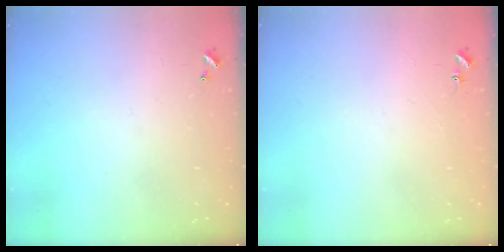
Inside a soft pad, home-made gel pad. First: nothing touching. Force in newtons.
{"total": 4.3, "press": 4.2, "slide": 0.6}